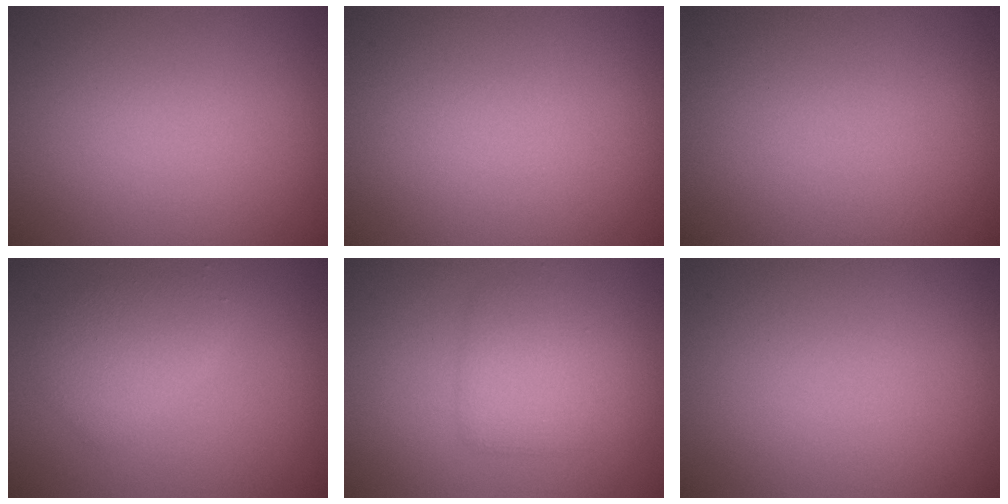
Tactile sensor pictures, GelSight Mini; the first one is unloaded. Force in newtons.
{"total": 0.0}
{"total": 0.0}
{"total": 2.7, "press": 2.7, "slide": 0.2}
{"total": 2.7, "press": 2.7, "slide": 0.1}
{"total": 0.0}